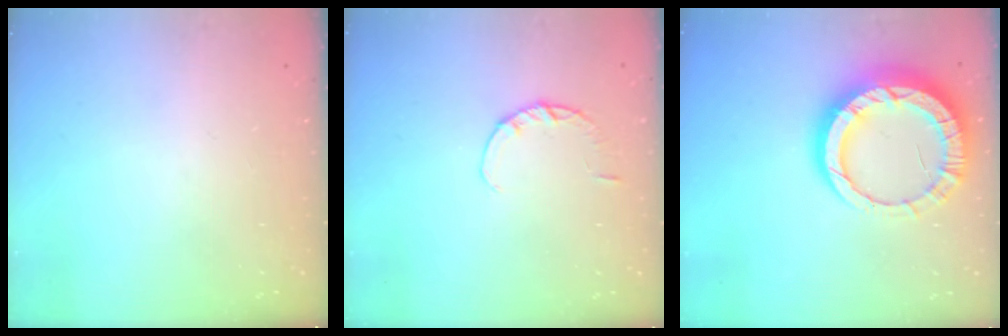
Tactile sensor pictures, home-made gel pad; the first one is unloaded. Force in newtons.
{"total": 2.9, "press": 2.8, "slide": 0.4}
{"total": 15.5, "press": 15.5, "slide": 1.3}